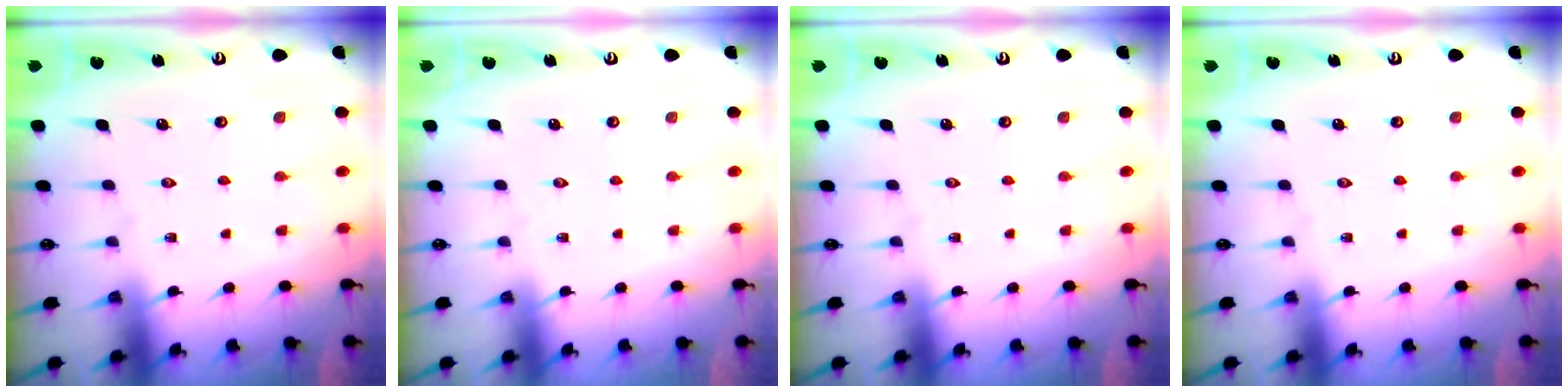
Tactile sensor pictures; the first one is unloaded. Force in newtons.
{"total": 0.0}
{"total": 0.0}
{"total": 0.0}